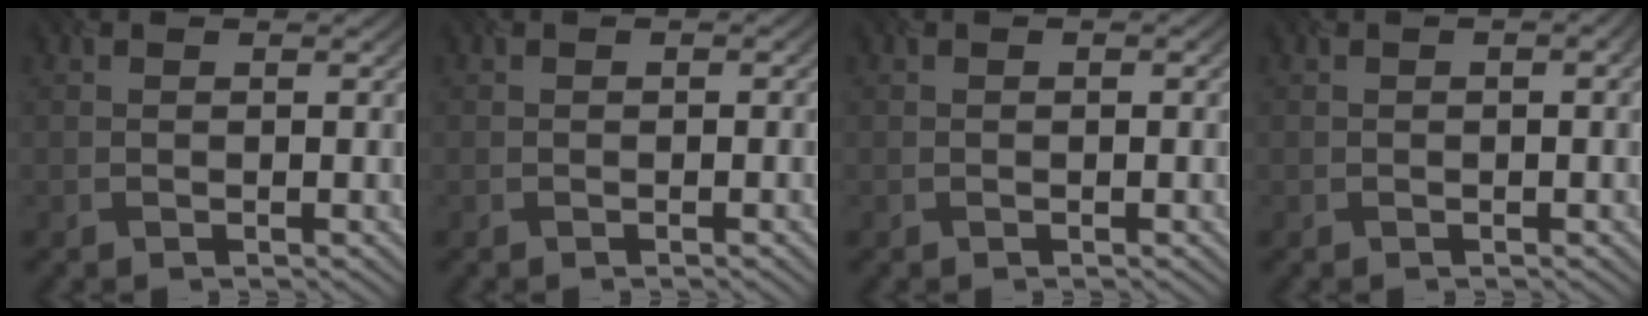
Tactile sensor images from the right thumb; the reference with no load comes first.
{"total": 1.3, "force": [-0.2, 0.5, 1.2], "torque": [-0.008, 0.000, -0.010]}
{"total": 0.6, "force": [0.0, 0.2, 0.5], "torque": [-0.009, -0.001, -0.005]}
{"total": 2.2, "force": [0.3, 0.9, 2.0], "torque": [-0.017, 0.004, -0.004]}